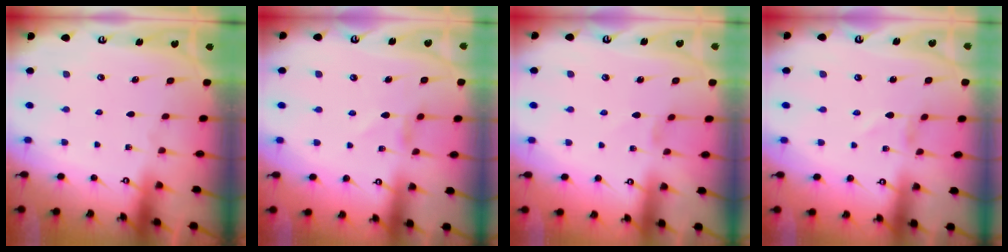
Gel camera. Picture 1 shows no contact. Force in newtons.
{"total": 2.8, "press": 2.8, "slide": 0.3}
{"total": 0.0}
{"total": 0.8, "press": 0.8, "slide": 0.1}